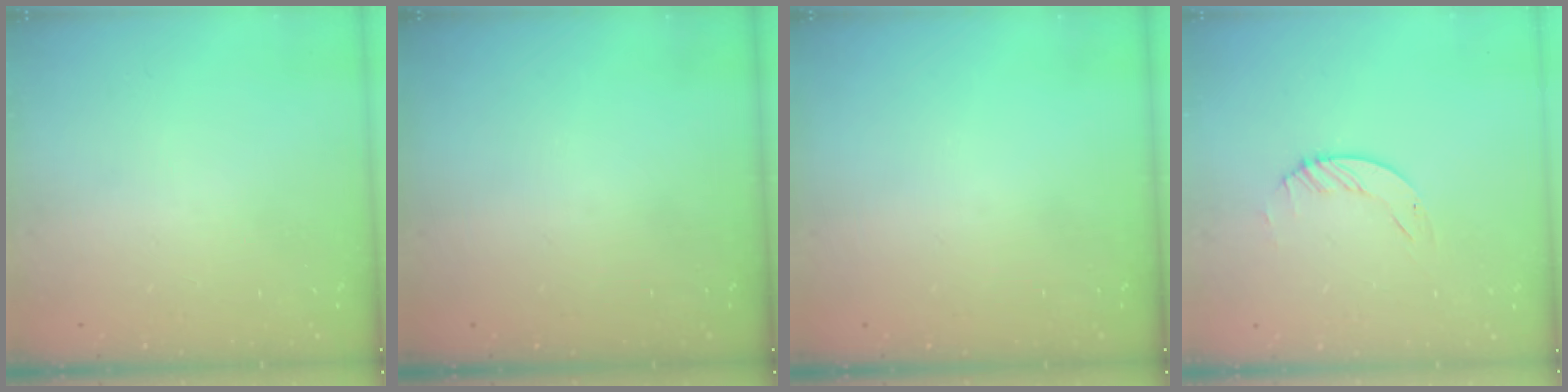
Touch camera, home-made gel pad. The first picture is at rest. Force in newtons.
{"total": 0.0}
{"total": 0.0}
{"total": 1.2, "press": 1.2, "slide": 0.2}